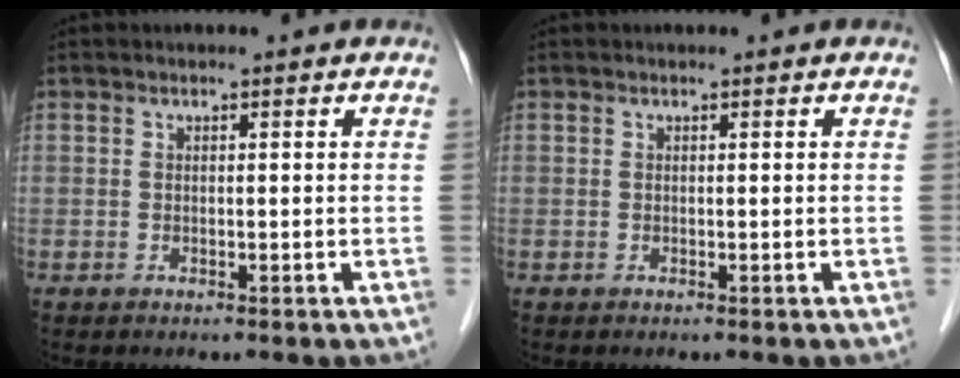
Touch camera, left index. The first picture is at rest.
{"total": 0.0}